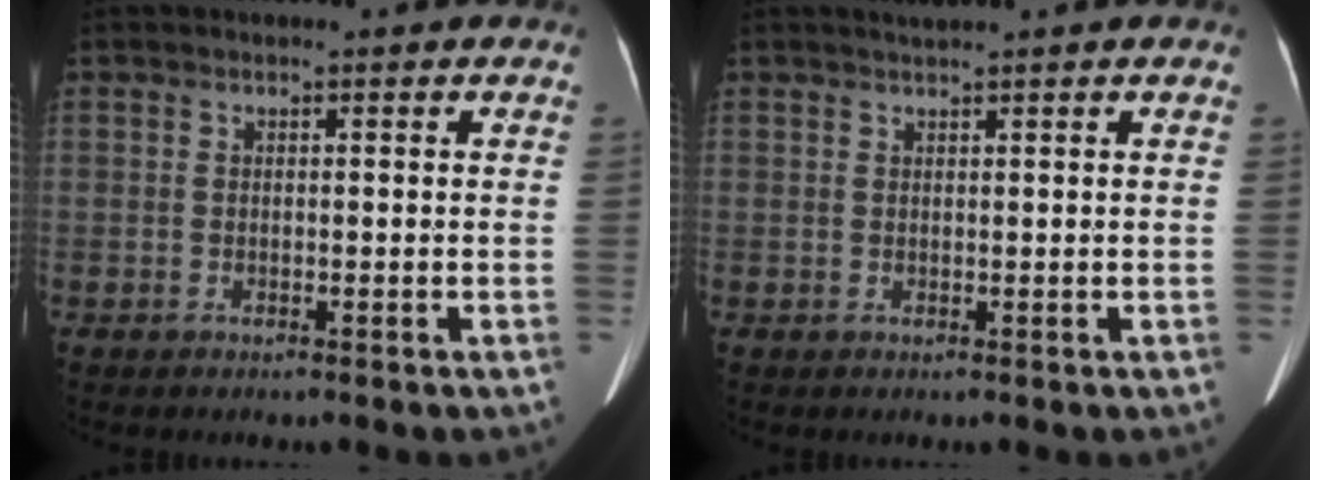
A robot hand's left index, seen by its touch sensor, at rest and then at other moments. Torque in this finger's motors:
{"motor_torque": [-0.22, -0.03, -0.05, 0.01]}